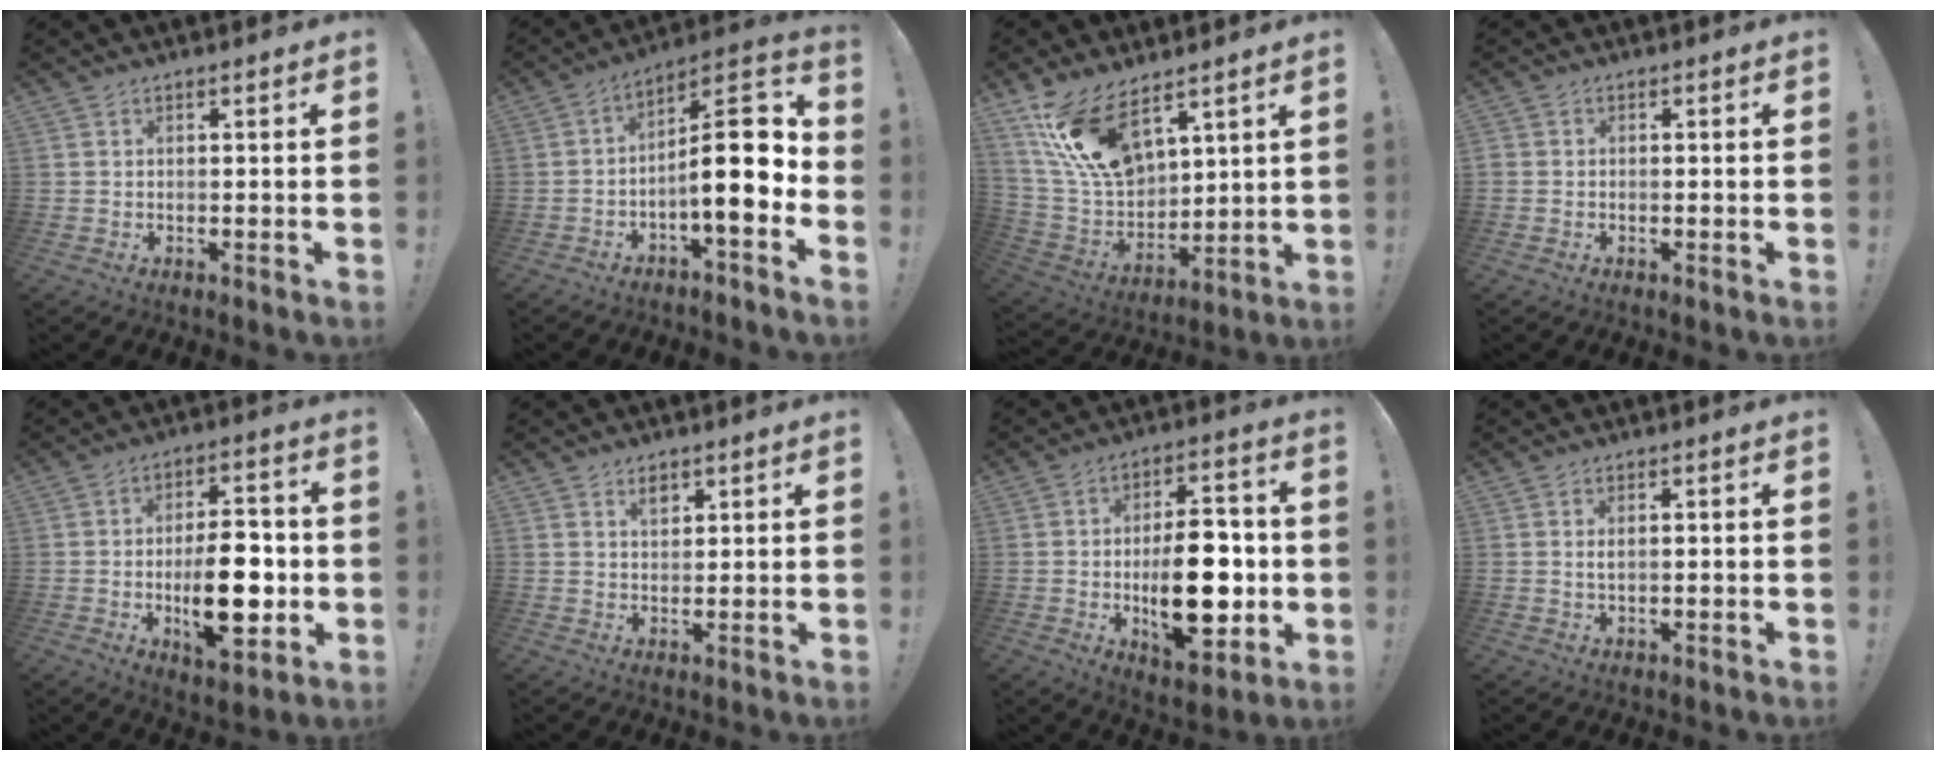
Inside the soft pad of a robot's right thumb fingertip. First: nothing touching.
{"total": 15.2, "force": [-1.8, 4.3, 14.4], "torque": [-0.218, 0.011, -0.029]}
{"total": 17.4, "force": [11.3, 8.6, 10.0], "torque": [-0.199, -0.071, 0.215]}
{"total": 0.6, "force": [-0.2, 0.5, 0.1], "torque": [-0.001, 0.002, -0.004]}
{"total": 16.6, "force": [-2.5, 8.1, 14.3], "torque": [-0.220, 0.003, -0.038]}
{"total": 3.5, "force": [2.4, 2.1, 1.5], "torque": [-0.006, -0.013, 0.040]}
{"total": 19.5, "force": [-1.9, 10.0, 16.6], "torque": [-0.250, -0.001, -0.028]}
{"total": 1.2, "force": [0.6, 0.2, 1.0], "torque": [-0.015, -0.002, 0.008]}